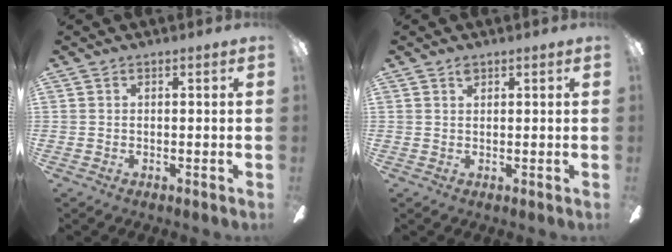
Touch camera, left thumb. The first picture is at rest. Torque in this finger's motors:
{"motor_torque": [0.06, -0.03, 0.45, -0.18, 0.00]}